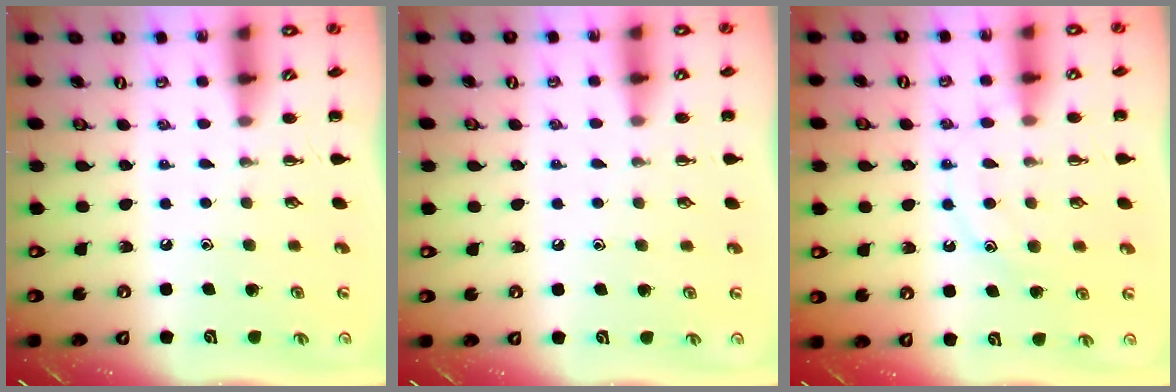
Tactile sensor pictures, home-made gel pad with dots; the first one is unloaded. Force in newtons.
{"total": 3.5, "press": 3.2, "slide": 1.3}
{"total": 12.5, "press": 12.5, "slide": 0.9}